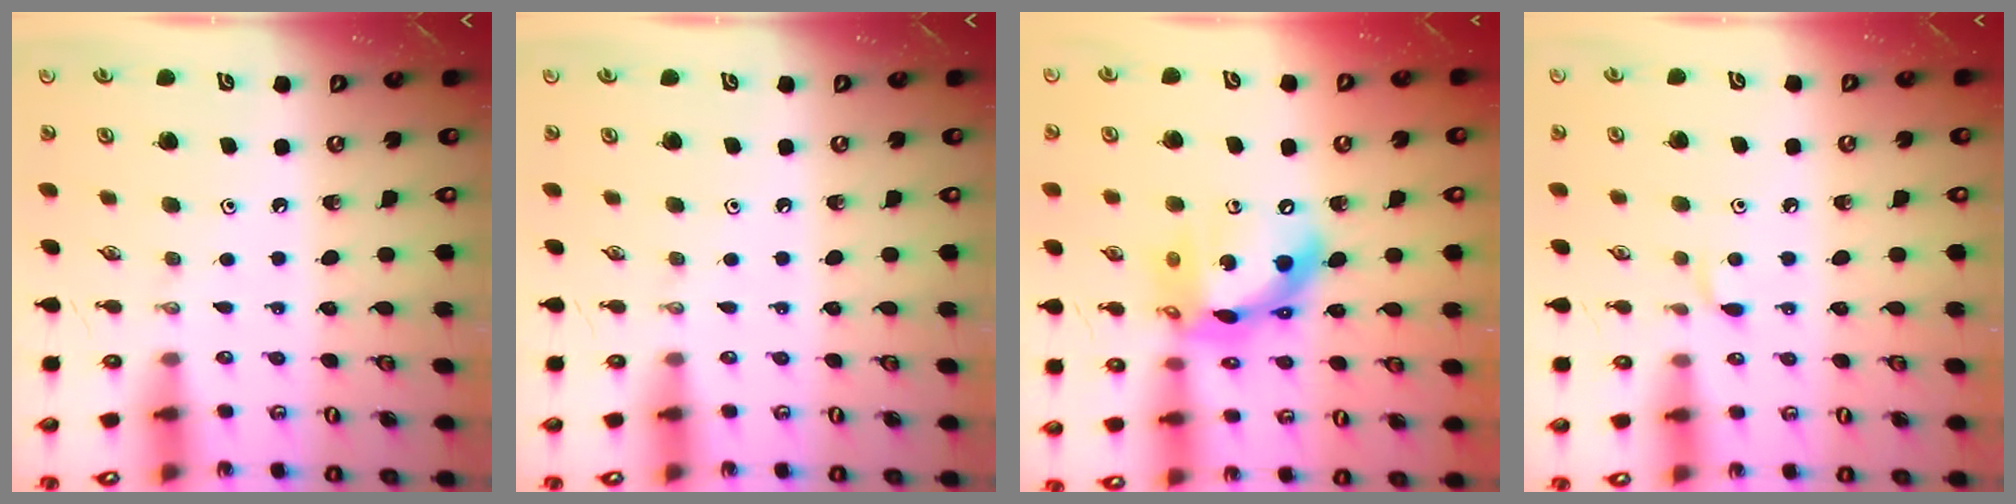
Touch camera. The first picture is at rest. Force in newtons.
{"total": 0.0}
{"total": 14.9, "press": 14.8, "slide": 1.6}
{"total": 3.9, "press": 3.8, "slide": 0.5}